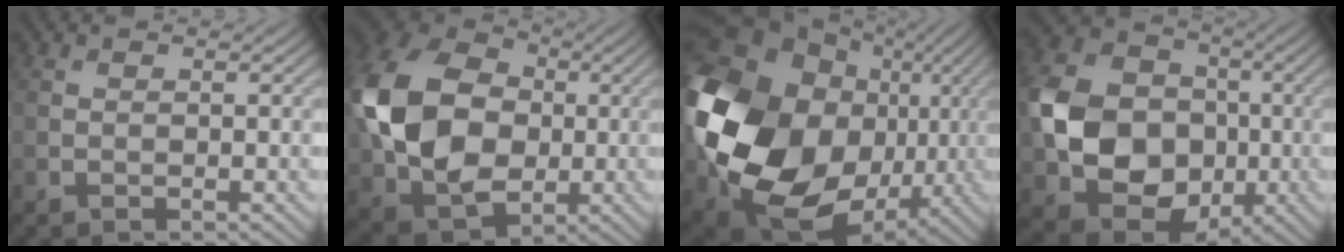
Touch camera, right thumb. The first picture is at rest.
{"total": 16.4, "force": [0.2, 12.4, 10.8], "torque": [-0.272, 0.003, 0.000]}
{"total": 22.3, "force": [-0.4, 17.7, 13.6], "torque": [-0.347, -0.031, 0.010]}
{"total": 13.9, "force": [-1.6, 11.3, 7.9], "torque": [-0.185, -0.001, -0.036]}